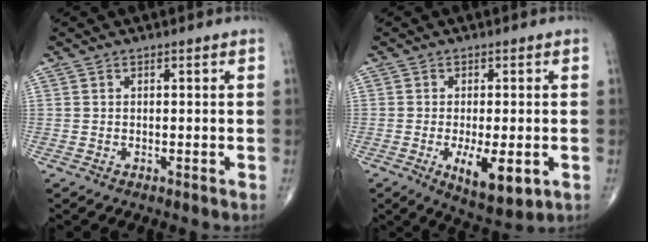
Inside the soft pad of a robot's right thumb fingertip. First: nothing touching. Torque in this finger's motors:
{"motor_torque": [1.42, 1.18, 0.36, -0.56, 0.27]}